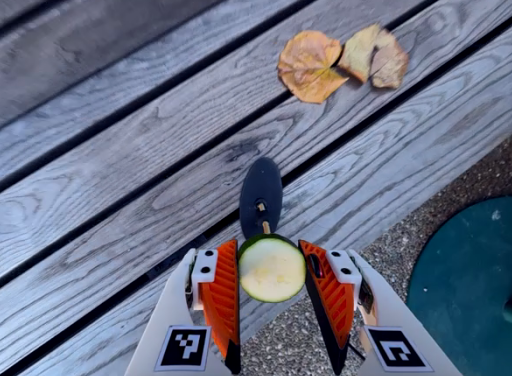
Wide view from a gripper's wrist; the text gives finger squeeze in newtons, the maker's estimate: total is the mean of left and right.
{"total": 7.5, "left": 7.1, "right": 7.9}